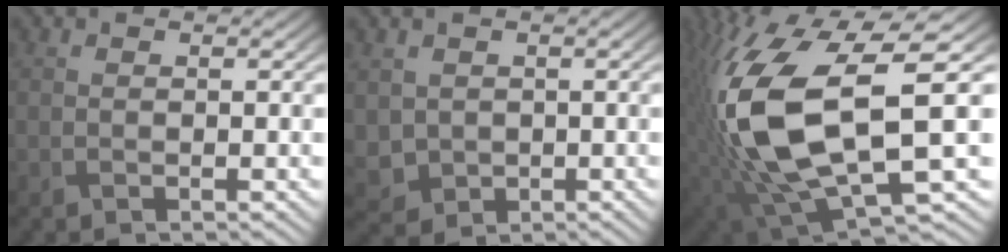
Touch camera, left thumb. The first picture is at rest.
{"total": 3.1, "force": [0.5, 2.9, 1.0], "torque": [-0.044, -0.011, 0.012]}
{"total": 15.8, "force": [0.1, 7.1, 14.1], "torque": [-0.321, -0.030, 0.011]}